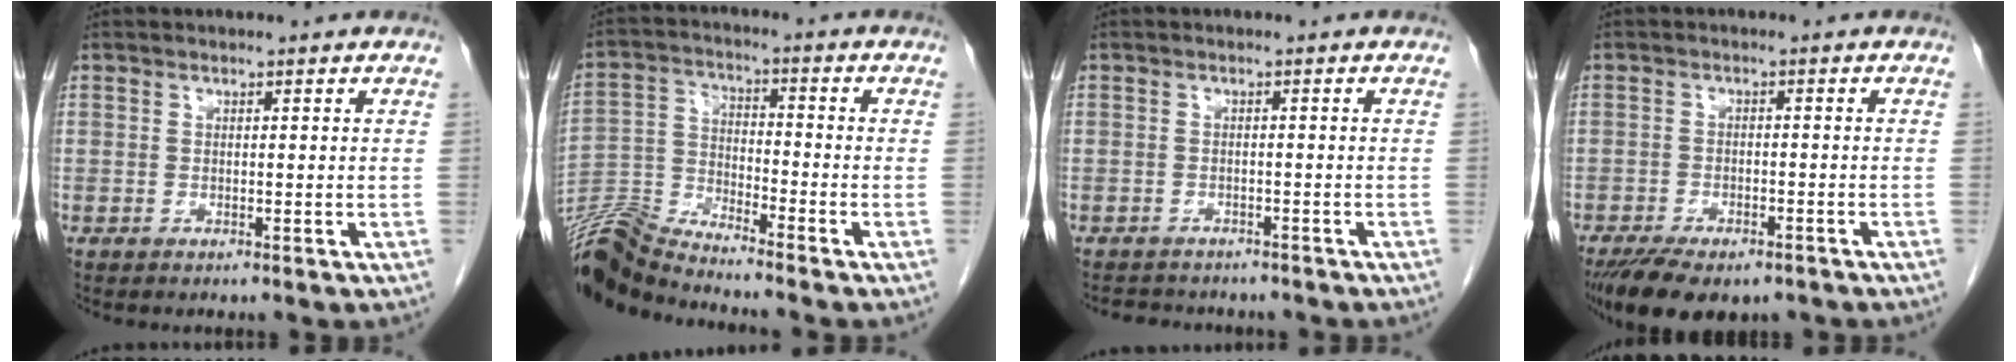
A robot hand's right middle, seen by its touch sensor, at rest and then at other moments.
{"total": 8.7, "force": [-8.6, -1.2, 0.9], "torque": [-0.032, 0.003, -0.169]}
{"total": 6.8, "force": [-5.9, 2.5, 2.0], "torque": [-0.034, 0.003, -0.073]}
{"total": 11.1, "force": [-8.1, 4.6, 6.0], "torque": [-0.096, -0.009, -0.118]}